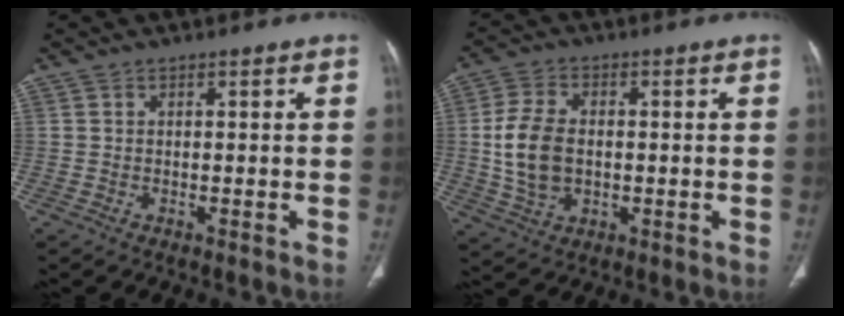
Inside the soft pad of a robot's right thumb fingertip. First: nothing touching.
{"total": 10.2, "force": [0.0, 6.7, 7.6], "torque": [-0.149, 0.006, 0.004]}